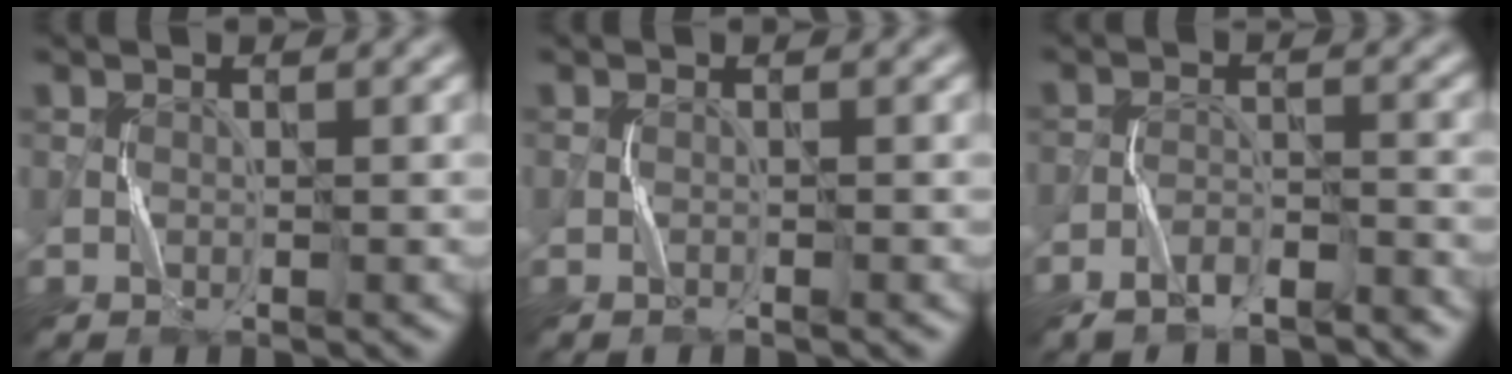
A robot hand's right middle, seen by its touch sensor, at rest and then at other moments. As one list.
[{"total": 0.5, "force": [-0.4, -0.2, 0.3], "torque": [-0.006, 0.002, -0.006]}, {"total": 3.9, "force": [-3.3, 1.2, 1.6], "torque": [-0.025, -0.002, -0.059]}]